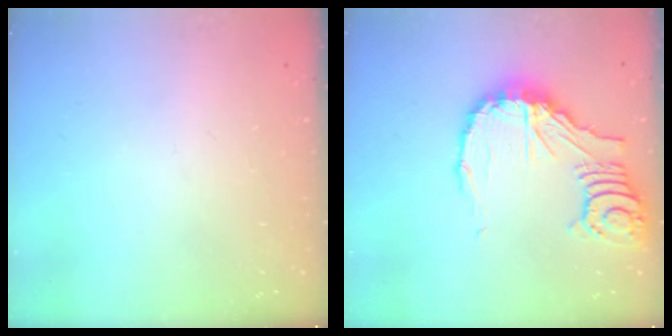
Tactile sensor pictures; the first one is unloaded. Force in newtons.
{"total": 16.1, "press": 16.0, "slide": 1.9}